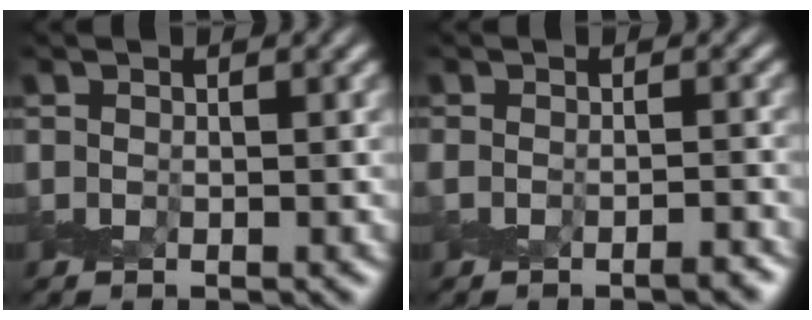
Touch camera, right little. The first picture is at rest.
{"total": 1.8, "force": [-1.4, 0.3, 1.1], "torque": [-0.012, -0.001, -0.023]}